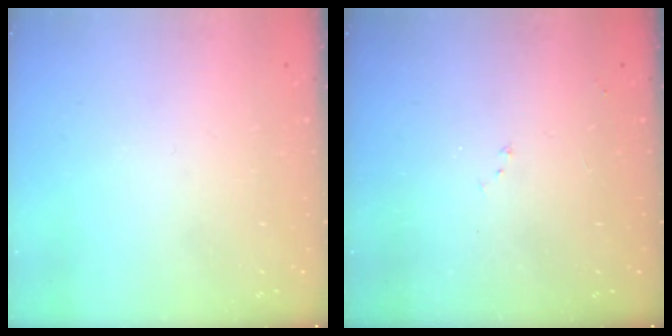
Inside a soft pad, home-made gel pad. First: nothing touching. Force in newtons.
{"total": 6.2, "press": 6.1, "slide": 0.9}